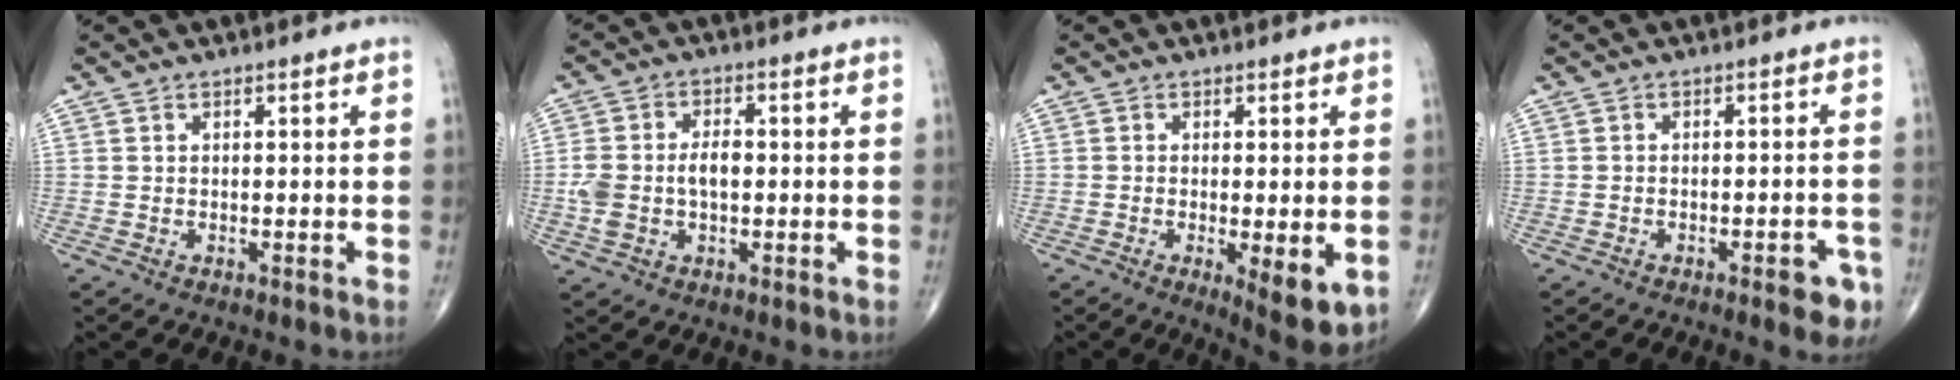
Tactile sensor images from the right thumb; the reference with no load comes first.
{"total": 7.4, "force": [-0.5, 4.5, 5.8], "torque": [-0.126, 0.019, -0.007]}
{"total": 8.4, "force": [-2.2, 2.4, 7.7], "torque": [-0.109, -0.021, -0.030]}
{"total": 4.8, "force": [-2.7, 1.6, 3.7], "torque": [-0.032, 0.013, -0.031]}